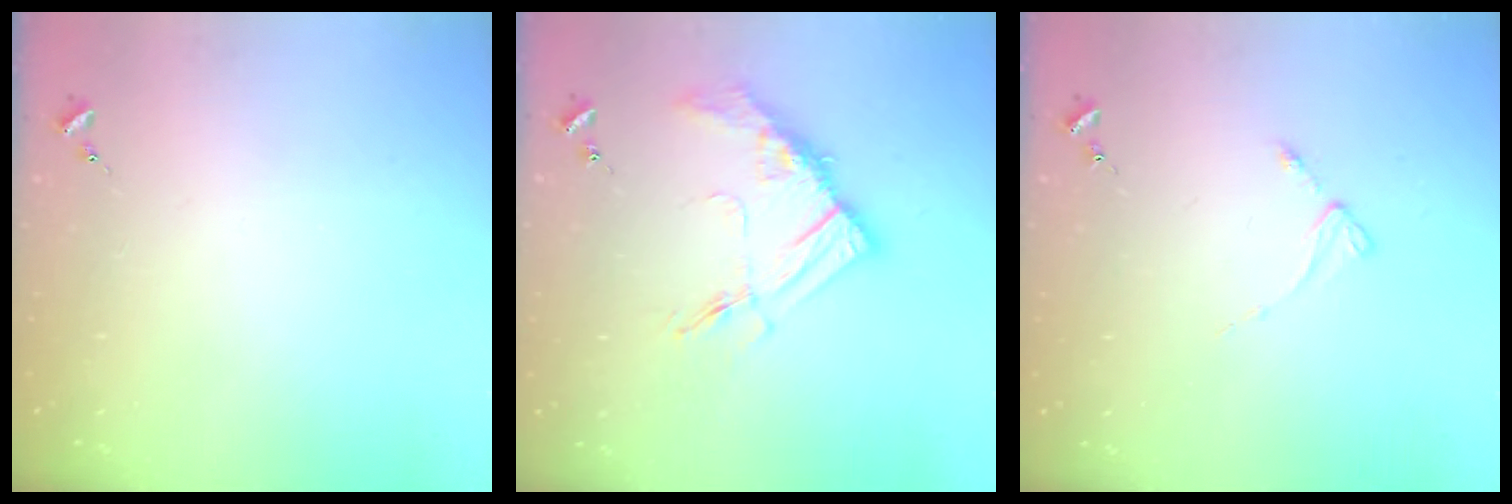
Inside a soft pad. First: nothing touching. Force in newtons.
{"total": 12.4, "press": 12.4, "slide": 0.9}
{"total": 2.8, "press": 2.8, "slide": 0.3}